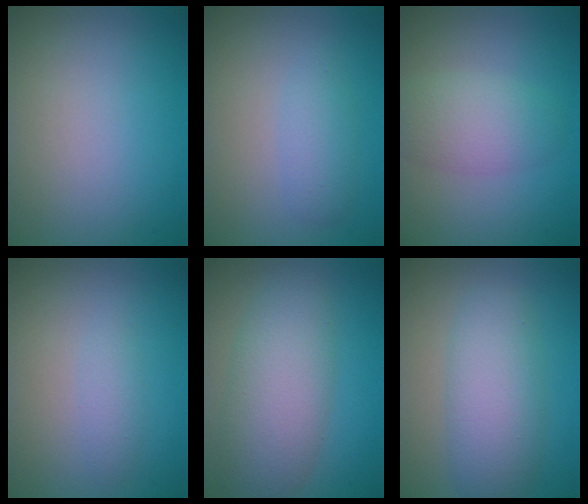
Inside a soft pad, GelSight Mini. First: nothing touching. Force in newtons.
{"total": 1.9, "press": 1.9, "slide": 0.1}
{"total": 3.4, "press": 3.4, "slide": 0.1}
{"total": 1.1, "press": 1.1, "slide": 0.0}
{"total": 6.3, "press": 6.3, "slide": 0.2}
{"total": 5.1, "press": 5.1, "slide": 0.0}